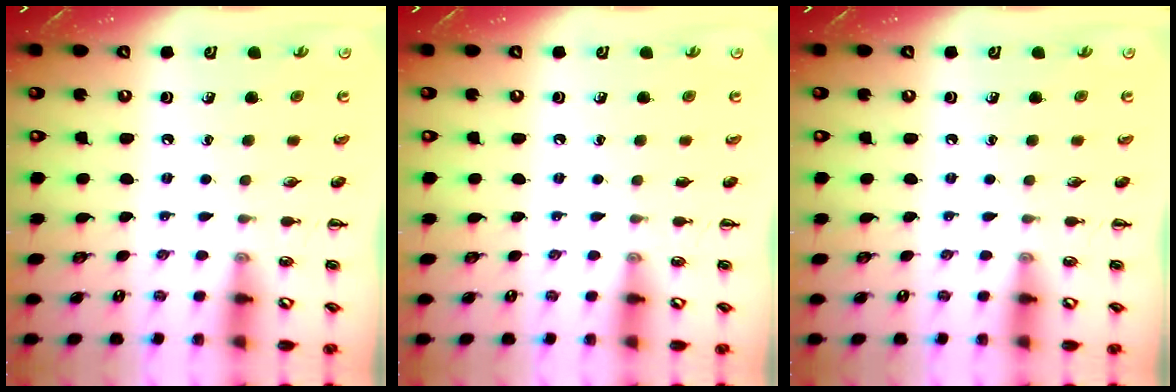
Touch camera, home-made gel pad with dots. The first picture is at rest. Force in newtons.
{"total": 0.0}
{"total": 0.0}